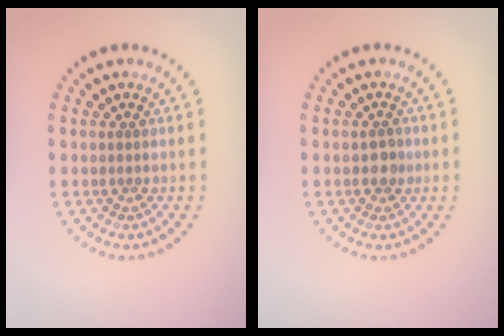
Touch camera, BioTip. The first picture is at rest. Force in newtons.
{"total": 1.3, "press": 1.2, "slide": 0.3}